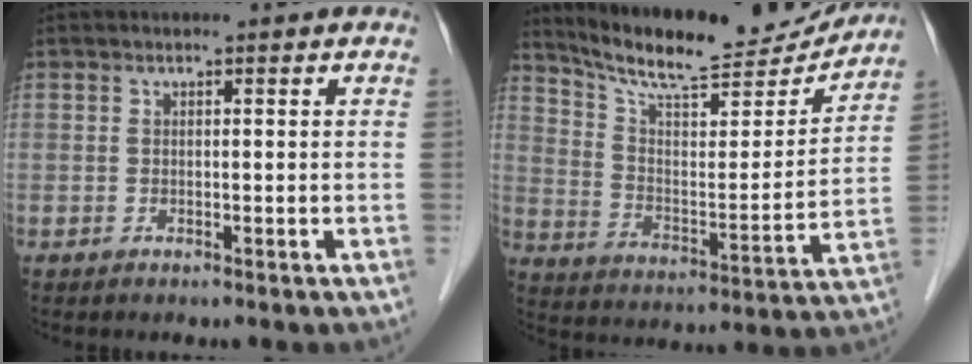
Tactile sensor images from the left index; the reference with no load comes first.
{"total": 18.1, "force": [16.8, 2.7, 6.2], "torque": [-0.110, -0.024, 0.255]}